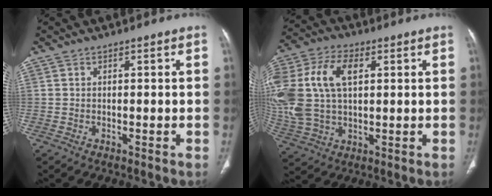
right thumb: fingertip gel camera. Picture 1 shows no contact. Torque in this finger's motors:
{"motor_torque": [0.58, 0.61, 1.05, 0.69, 0.57]}